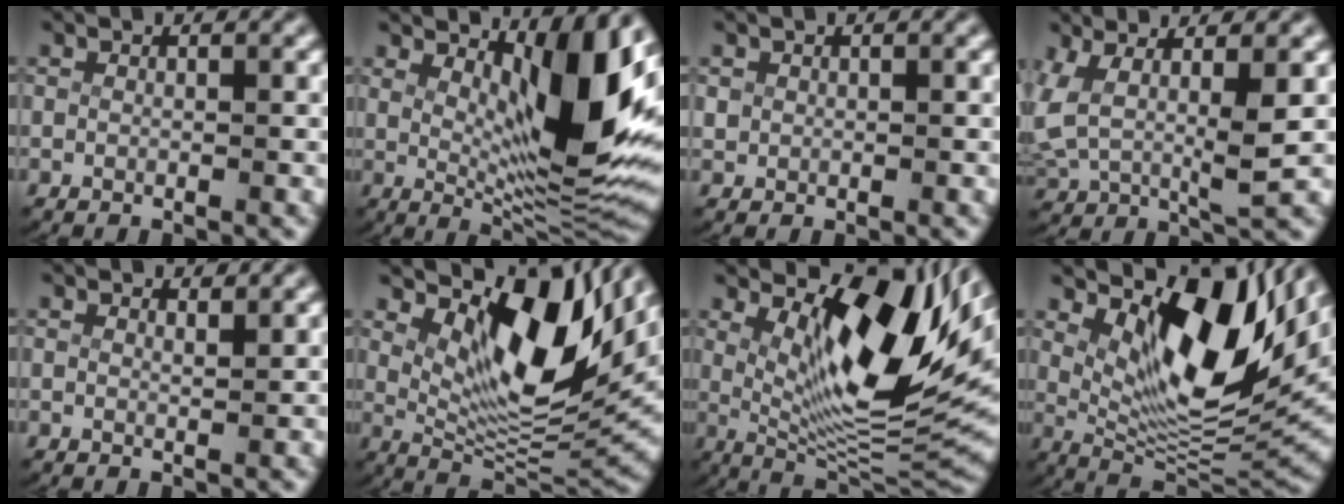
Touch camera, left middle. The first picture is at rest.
{"total": 10.7, "force": [3.2, 3.1, 9.8], "torque": [-0.133, -0.015, 0.060]}
{"total": 0.9, "force": [0.2, 0.8, 0.3], "torque": [-0.018, -0.008, 0.011]}
{"total": 6.8, "force": [1.8, 4.4, 4.9], "torque": [-0.123, -0.012, 0.031]}
{"total": 1.3, "force": [1.2, -0.2, 0.1], "torque": [-0.002, -0.010, 0.023]}
{"total": 12.1, "force": [4.8, 5.2, 9.9], "torque": [-0.144, -0.003, 0.076]}
{"total": 14.7, "force": [4.3, 6.1, 12.7], "torque": [-0.167, -0.003, 0.070]}
{"total": 13.7, "force": [4.6, 6.4, 11.2], "torque": [-0.159, -0.003, 0.073]}